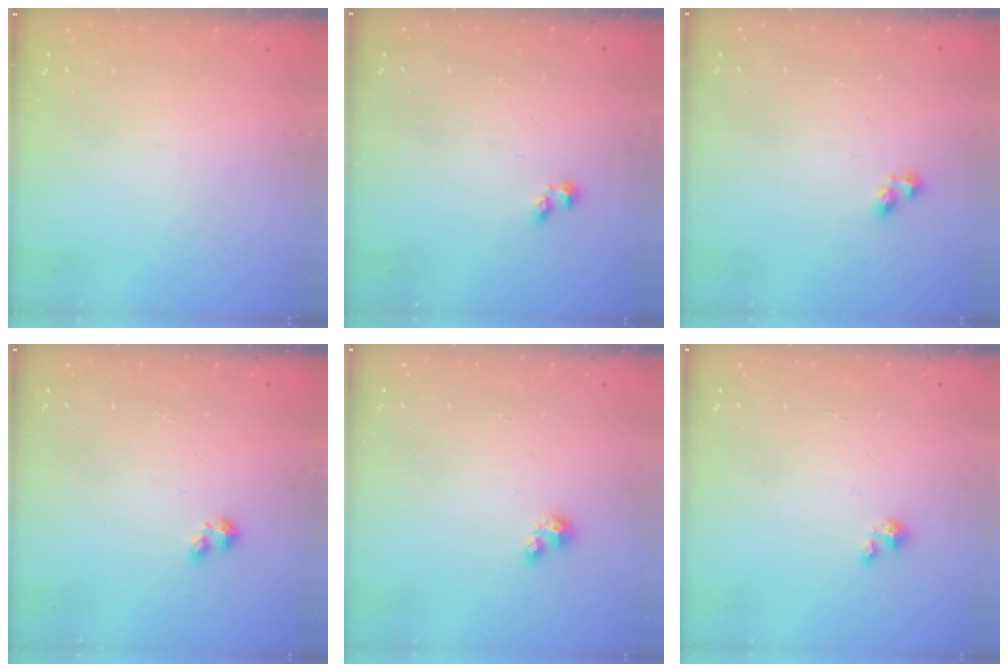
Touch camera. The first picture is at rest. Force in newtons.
{"total": 1.2, "press": 1.0, "slide": 0.6}
{"total": 4.4, "press": 4.4, "slide": 0.1}
{"total": 1.5, "press": 1.5, "slide": 0.3}
{"total": 2.5, "press": 2.5, "slide": 0.3}
{"total": 0.6, "press": 0.6, "slide": 0.3}